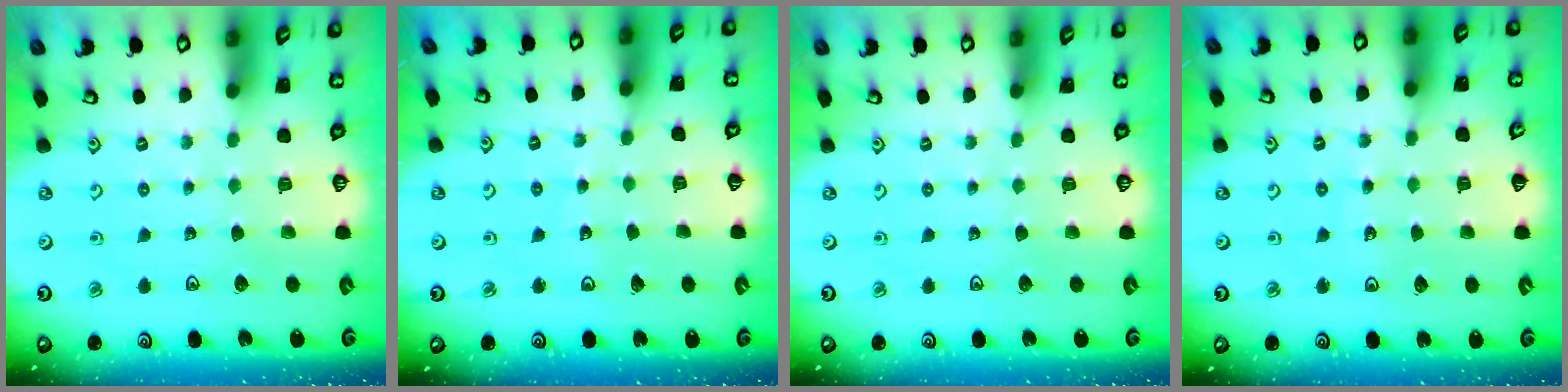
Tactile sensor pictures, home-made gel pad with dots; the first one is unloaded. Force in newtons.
{"total": 4.4, "press": 4.4, "slide": 0.4}
{"total": 0.0}
{"total": 4.3, "press": 4.3, "slide": 0.5}